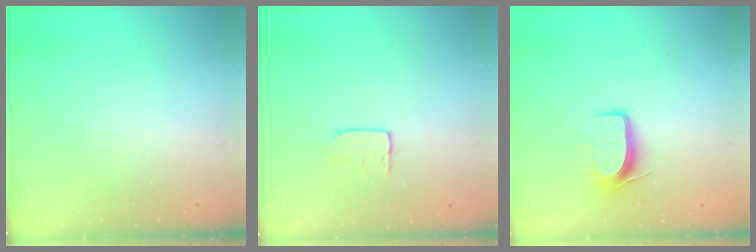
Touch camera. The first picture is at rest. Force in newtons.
{"total": 5.4, "press": 5.4, "slide": 0.3}
{"total": 8.7, "press": 8.6, "slide": 1.2}